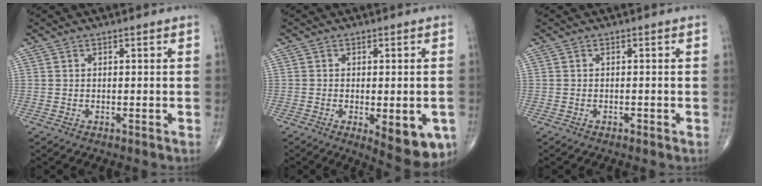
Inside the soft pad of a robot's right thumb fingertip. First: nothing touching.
{"total": 10.8, "force": [-3.6, 4.1, 9.3], "torque": [-0.108, -0.009, -0.037]}
{"total": 0.5, "force": [-0.3, 0.3, 0.3], "torque": [-0.006, 0.000, -0.007]}